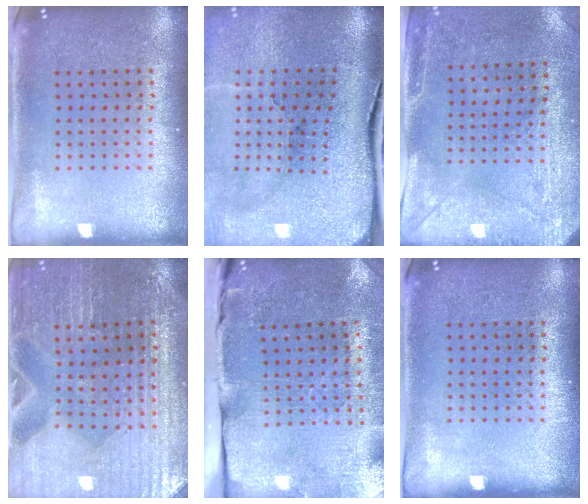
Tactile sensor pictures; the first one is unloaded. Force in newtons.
{"total": 5.1, "press": 4.0, "slide": 3.1}
{"total": 3.0, "press": 2.4, "slide": 1.8}
{"total": 2.2, "press": 2.1, "slide": 0.2}
{"total": 3.8, "press": 3.4, "slide": 1.7}
{"total": 0.0}